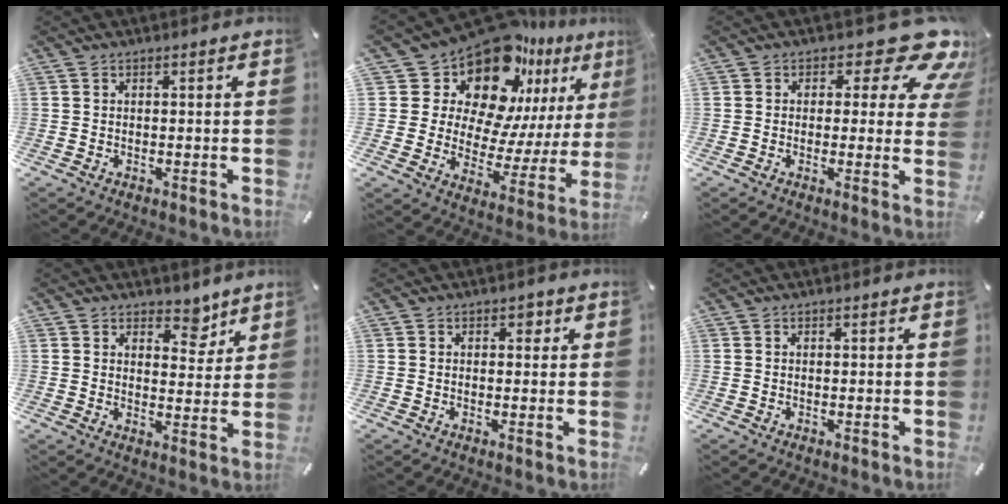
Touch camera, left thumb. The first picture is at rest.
{"total": 18.9, "force": [14.4, 9.7, 7.7], "torque": [-0.124, -0.137, 0.247]}
{"total": 11.7, "force": [5.9, 5.5, 8.5], "torque": [-0.099, -0.047, 0.097]}
{"total": 6.4, "force": [4.7, 3.8, 2.0], "torque": [-0.001, -0.033, 0.074]}
{"total": 1.9, "force": [0.5, 1.4, 1.1], "torque": [-0.008, 0.003, 0.002]}
{"total": 0.0}